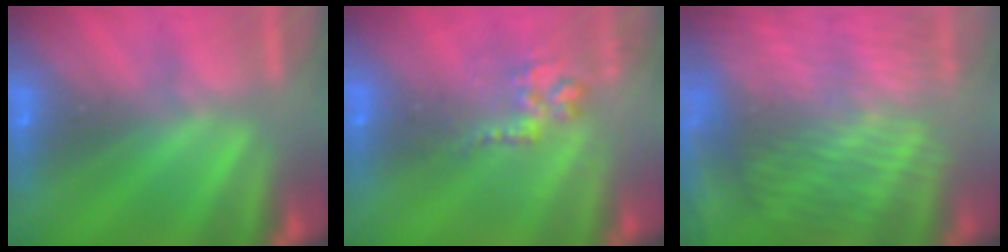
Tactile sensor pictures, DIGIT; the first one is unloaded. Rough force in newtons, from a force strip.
{"total": 2.8}
{"total": 6.8}